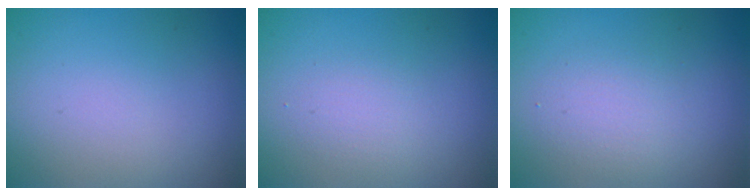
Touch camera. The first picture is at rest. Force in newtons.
{"total": 1.4, "press": 1.4, "slide": 0.0}
{"total": 2.4, "press": 2.4, "slide": 0.1}